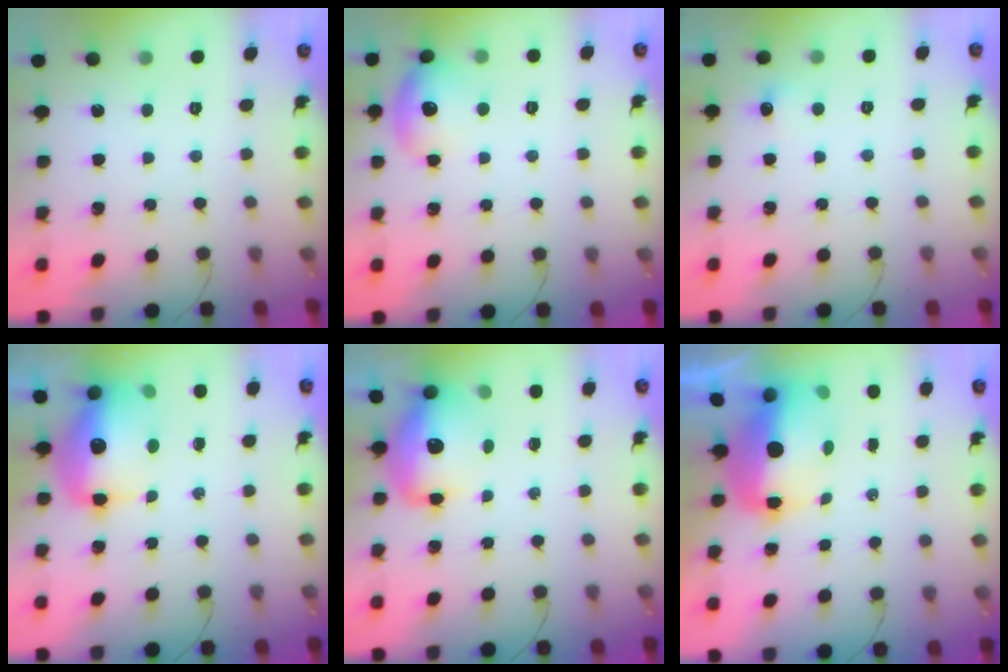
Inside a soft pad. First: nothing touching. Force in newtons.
{"total": 13.0, "press": 11.2, "slide": 6.7}
{"total": 4.5, "press": 4.3, "slide": 1.3}
{"total": 15.1, "press": 14.7, "slide": 3.6}
{"total": 12.9, "press": 12.4, "slide": 3.4}
{"total": 11.4, "press": 11.1, "slide": 2.3}